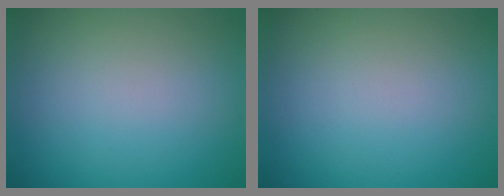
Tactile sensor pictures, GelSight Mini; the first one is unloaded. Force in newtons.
{"total": 0.0}